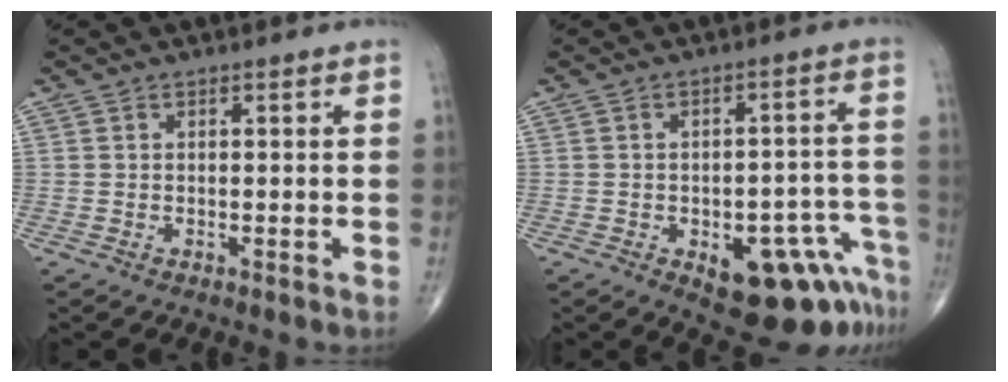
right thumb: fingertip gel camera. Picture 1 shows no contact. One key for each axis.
{"total": 14.2, "fx": -7.4, "fy": 6.5, "fz": 10.2, "tx": -0.076, "ty": 0.056, "tz": -0.086}